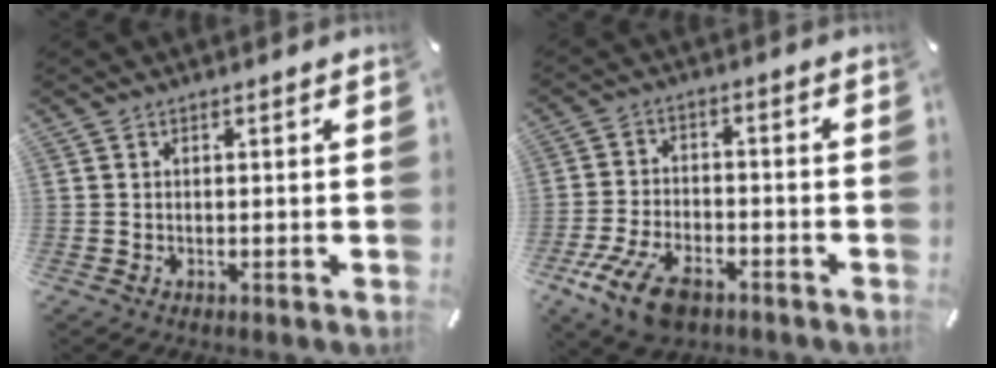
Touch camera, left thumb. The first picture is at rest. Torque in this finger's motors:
{"motor_torque": [0.11, 2.46, 1.11, 0.77, 0.11]}